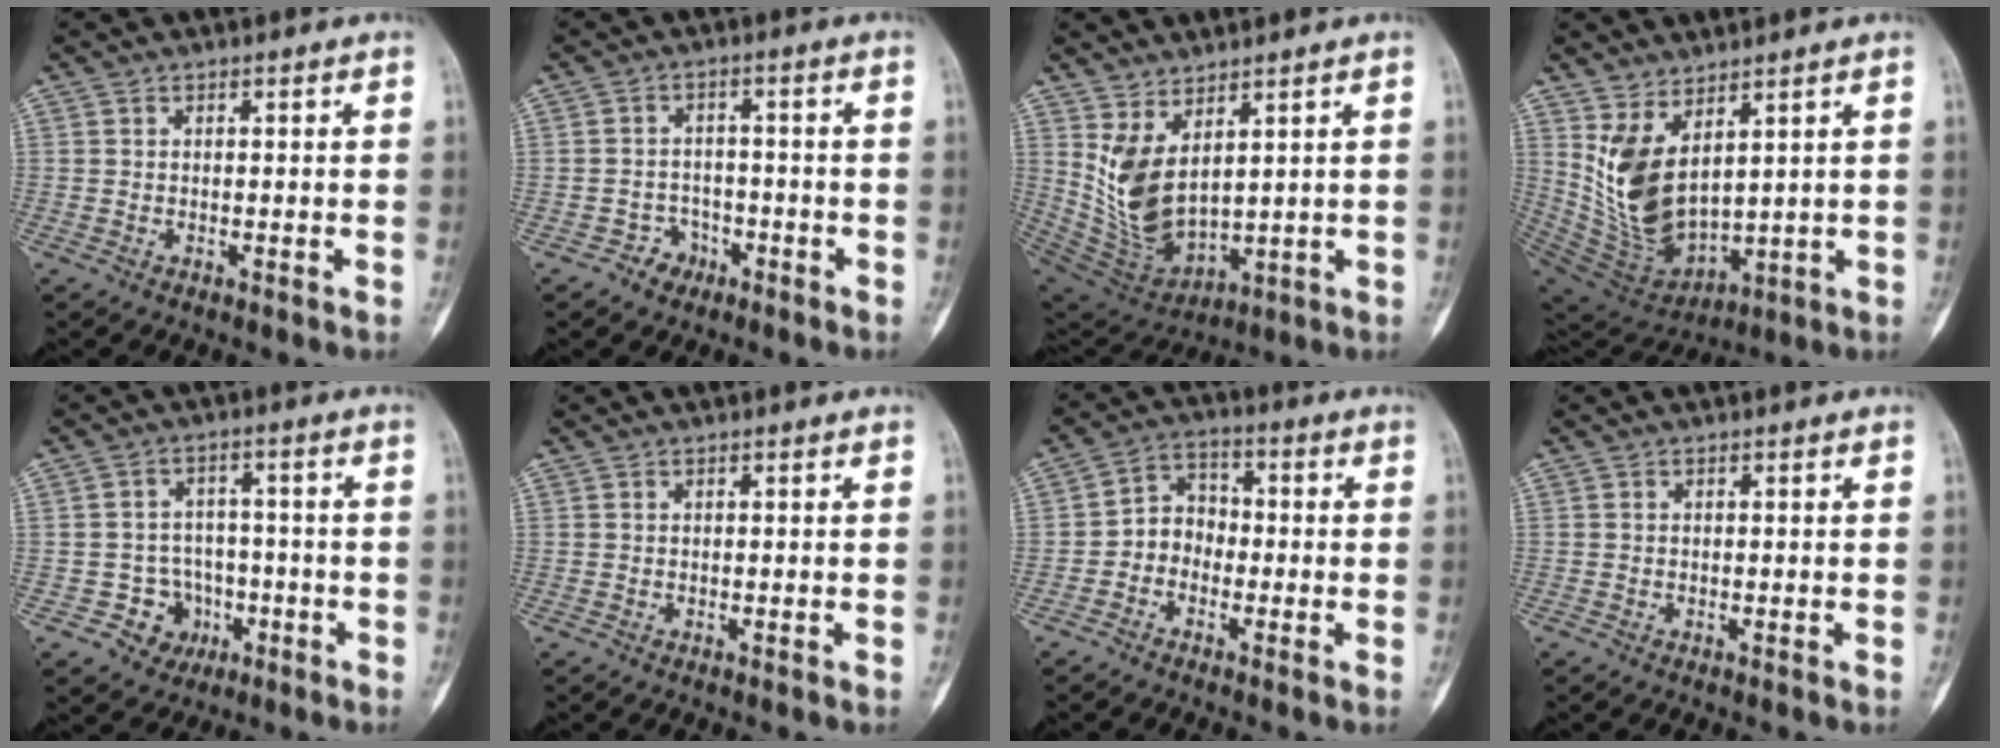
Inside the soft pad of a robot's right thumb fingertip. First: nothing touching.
{"total": 3.7, "force": [-2.2, 2.9, 0.4], "torque": [0.018, 0.025, -0.035]}
{"total": 11.3, "force": [4.2, 5.4, 9.0], "torque": [-0.161, -0.040, 0.108]}
{"total": 13.1, "force": [4.9, 6.7, 10.2], "torque": [-0.180, -0.044, 0.126]}
{"total": 6.6, "force": [-2.5, 6.0, 1.3], "torque": [0.024, 0.024, -0.033]}
{"total": 0.0}
{"total": 5.7, "force": [-1.8, 4.8, 2.6], "torque": [-0.016, 0.030, -0.048]}
{"total": 0.0}